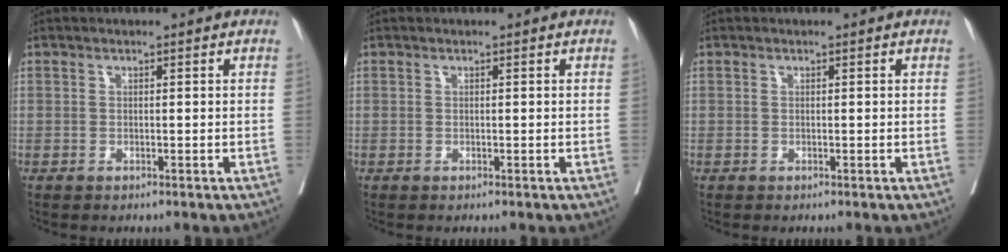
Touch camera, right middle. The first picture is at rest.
{"total": 0.0}
{"total": 0.0}